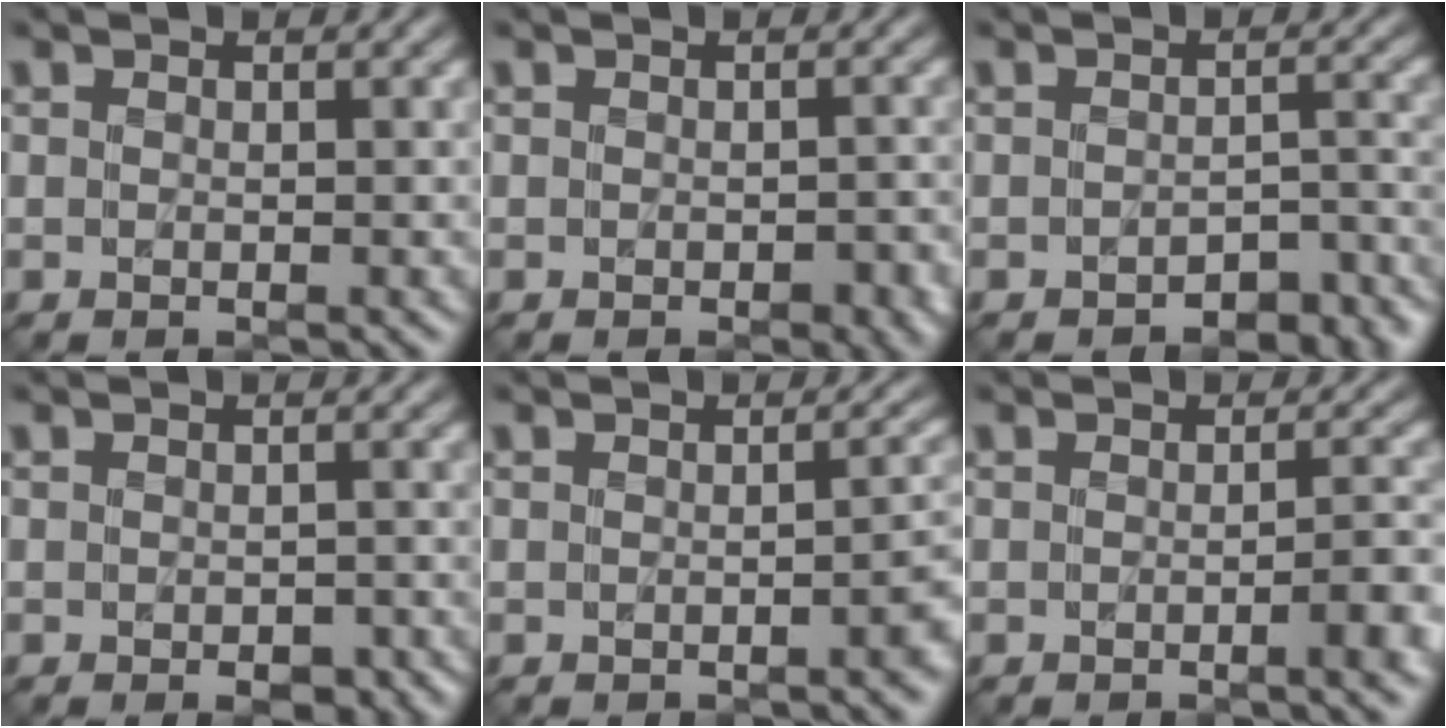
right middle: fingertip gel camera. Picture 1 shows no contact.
{"total": 2.0, "force": [-0.6, 1.1, 1.6], "torque": [-0.023, -0.006, -0.003]}
{"total": 3.4, "force": [-2.6, 1.5, 1.6], "torque": [-0.015, -0.001, -0.029]}
{"total": 2.5, "force": [-1.1, 1.3, 1.9], "torque": [-0.026, -0.010, -0.009]}
{"total": 2.5, "force": [-0.8, 0.8, 2.2], "torque": [-0.023, 0.007, -0.012]}
{"total": 2.6, "force": [-0.7, 0.5, 2.5], "torque": [-0.029, 0.004, -0.014]}